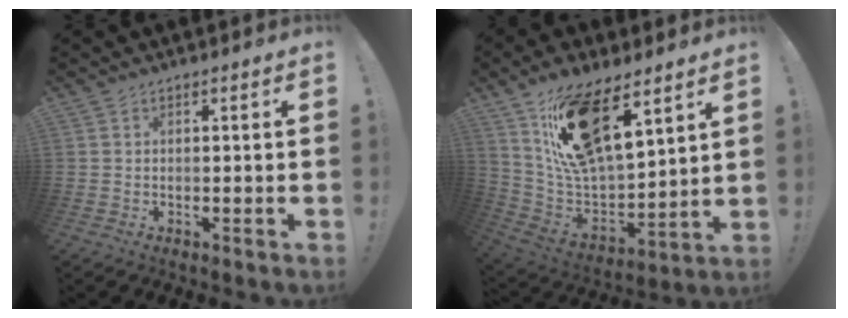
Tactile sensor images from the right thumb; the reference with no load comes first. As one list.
[{"total": 19.7, "force": [12.2, 7.7, 13.4], "torque": [-0.251, -0.075, 0.219]}]